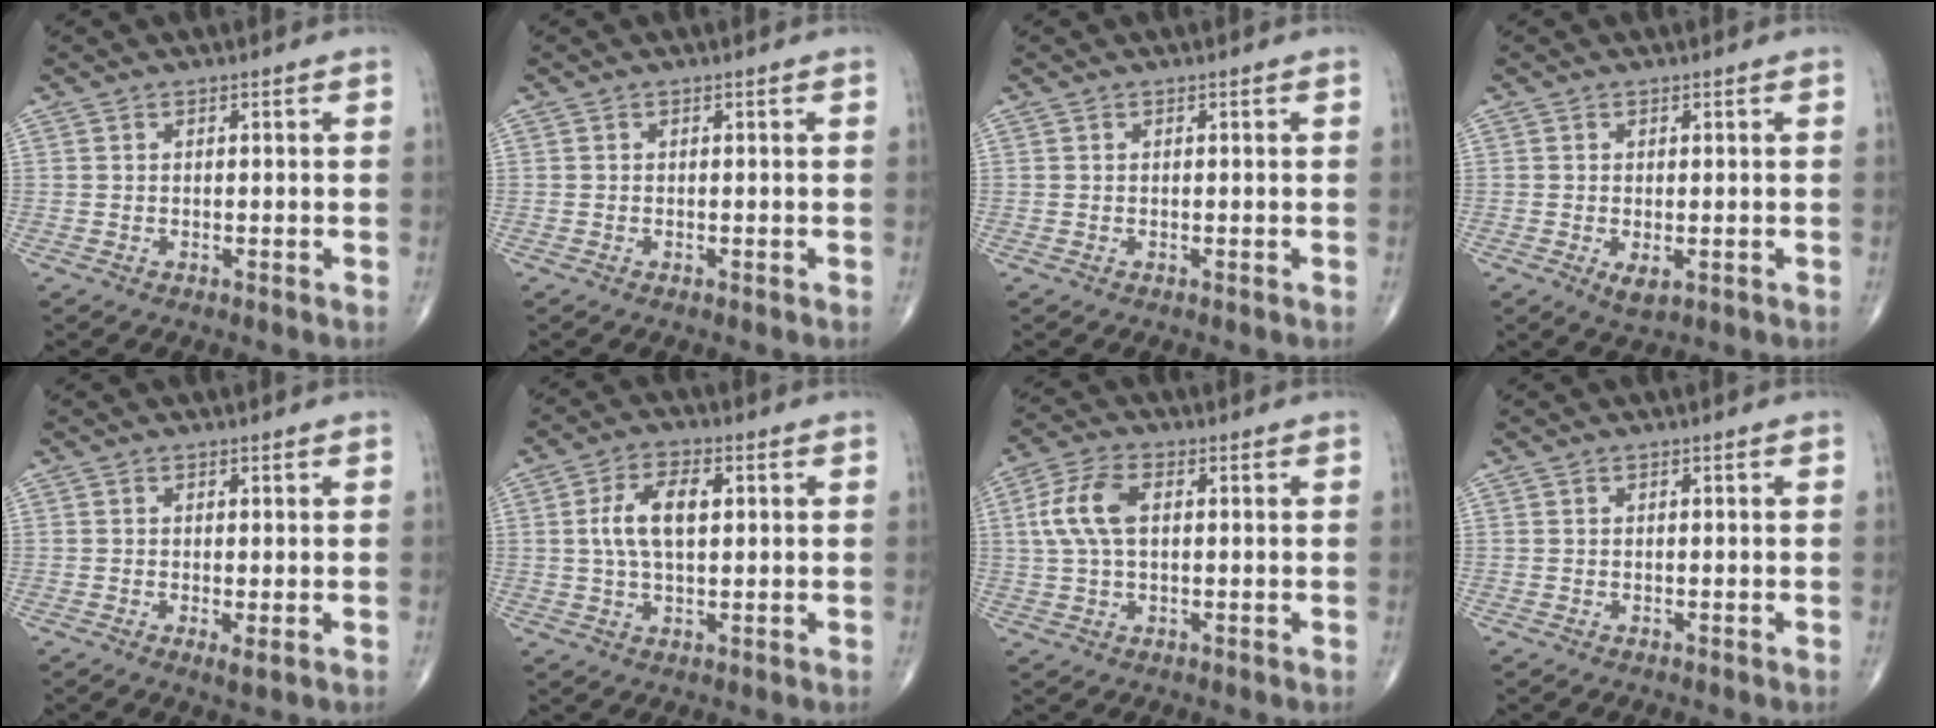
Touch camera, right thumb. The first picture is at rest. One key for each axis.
{"total": 0.0}
{"total": 0.0}
{"total": 2.6, "fx": -0.8, "fy": 1.2, "fz": 2.2, "tx": -0.035, "ty": -0.006, "tz": -0.008}
{"total": 1.6, "fx": -0.3, "fy": 0.3, "fz": 1.5, "tx": -0.031, "ty": -0.008, "tz": -0.007}
{"total": 8.2, "fx": 1.4, "fy": 4.1, "fz": 7.0, "tx": -0.136, "ty": 0.009, "tz": 0.025}
{"total": 6.6, "fx": 1.2, "fy": 3.4, "fz": 5.5, "tx": -0.130, "ty": 0.014, "tz": 0.022}
{"total": 0.0}